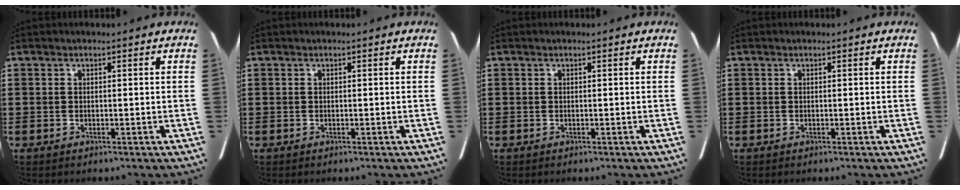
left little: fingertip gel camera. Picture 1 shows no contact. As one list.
[{"total": 0.0}, {"total": 0.0}, {"total": 0.0}]